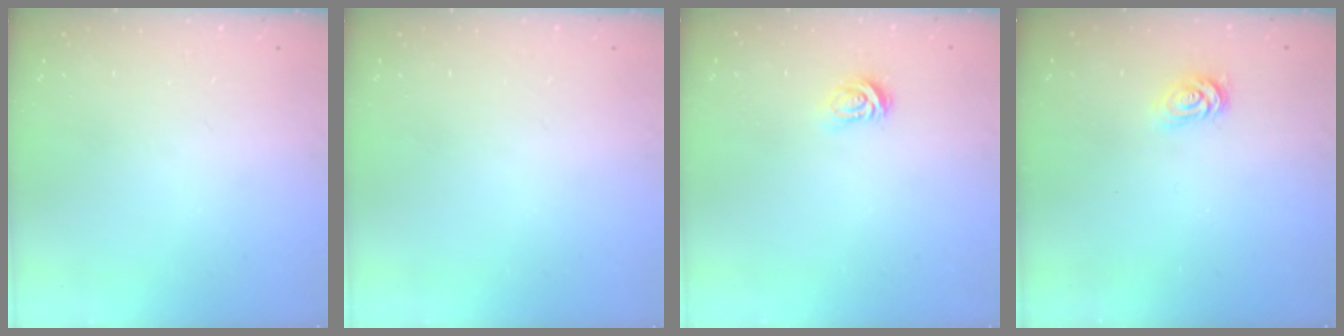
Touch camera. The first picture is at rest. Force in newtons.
{"total": 0.0}
{"total": 3.1, "press": 3.1, "slide": 0.4}
{"total": 2.6, "press": 2.6, "slide": 0.4}